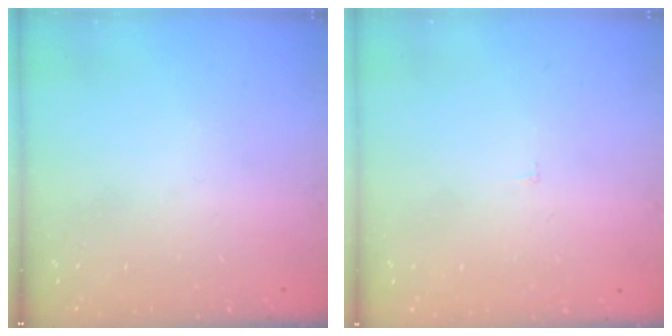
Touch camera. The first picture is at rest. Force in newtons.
{"total": 1.8, "press": 1.8, "slide": 0.1}